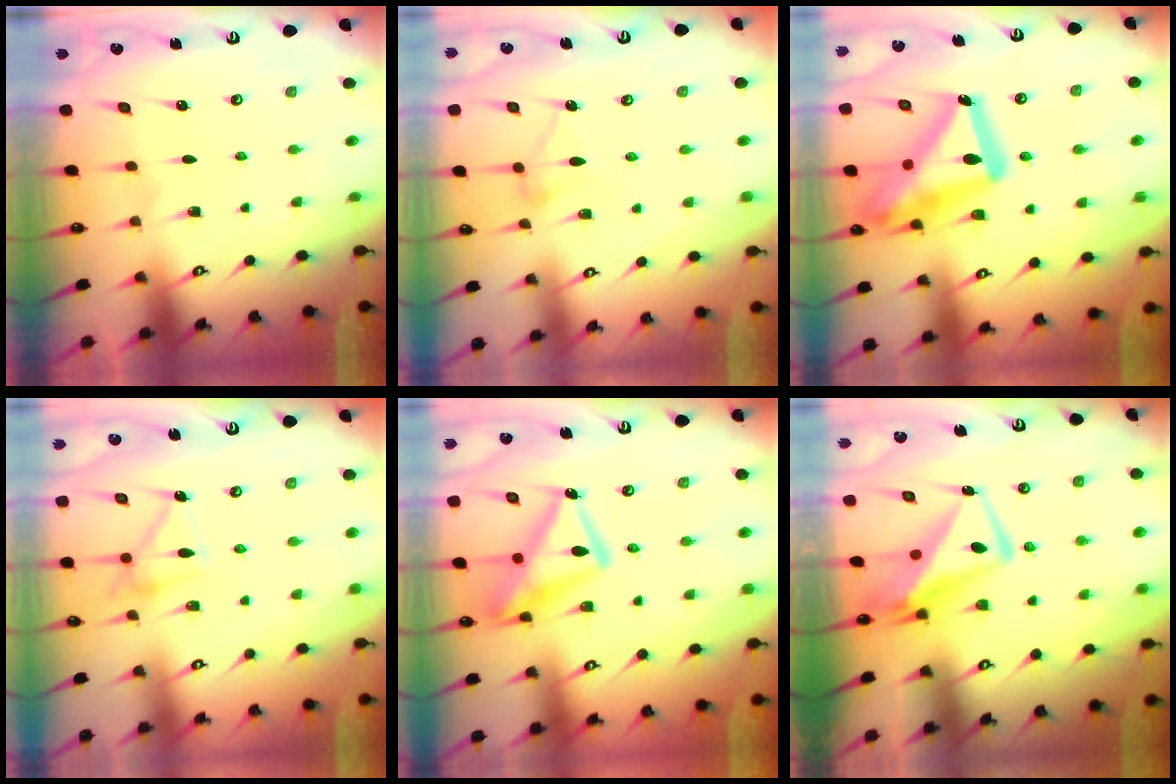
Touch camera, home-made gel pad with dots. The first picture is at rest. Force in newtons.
{"total": 8.4, "press": 8.4, "slide": 0.1}
{"total": 25.0, "press": 24.9, "slide": 1.9}
{"total": 13.6, "press": 13.6, "slide": 0.7}
{"total": 16.5, "press": 16.5, "slide": 1.6}
{"total": 11.5, "press": 11.4, "slide": 1.2}